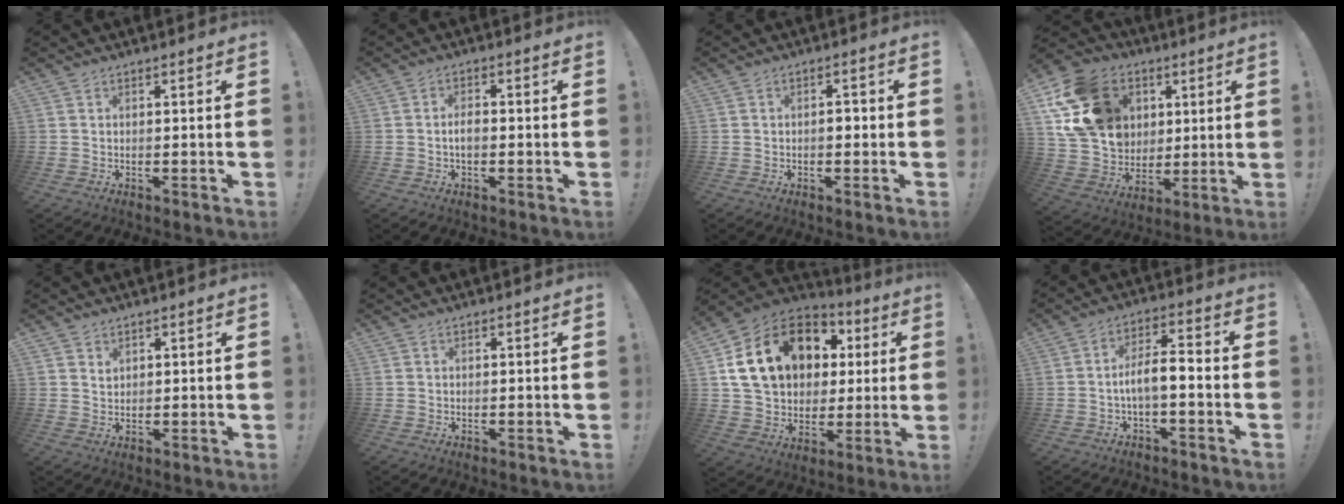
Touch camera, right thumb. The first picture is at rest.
{"total": 2.7, "force": [-0.7, 1.3, 2.3], "torque": [-0.045, 0.002, -0.015]}
{"total": 2.6, "force": [-0.8, 1.5, 1.9], "torque": [-0.031, 0.007, -0.017]}
{"total": 20.2, "force": [7.0, 16.5, 9.3], "torque": [-0.158, -0.013, 0.160]}
{"total": 1.9, "force": [1.3, 1.3, 0.4], "torque": [0.003, -0.010, 0.023]}
{"total": 1.0, "force": [0.0, 1.0, -0.1], "torque": [0.008, -0.001, -0.003]}
{"total": 22.4, "force": [7.8, 15.9, 13.6], "torque": [-0.230, -0.014, 0.168]}
{"total": 7.5, "force": [-2.2, 2.6, 6.7], "torque": [-0.124, 0.012, -0.038]}